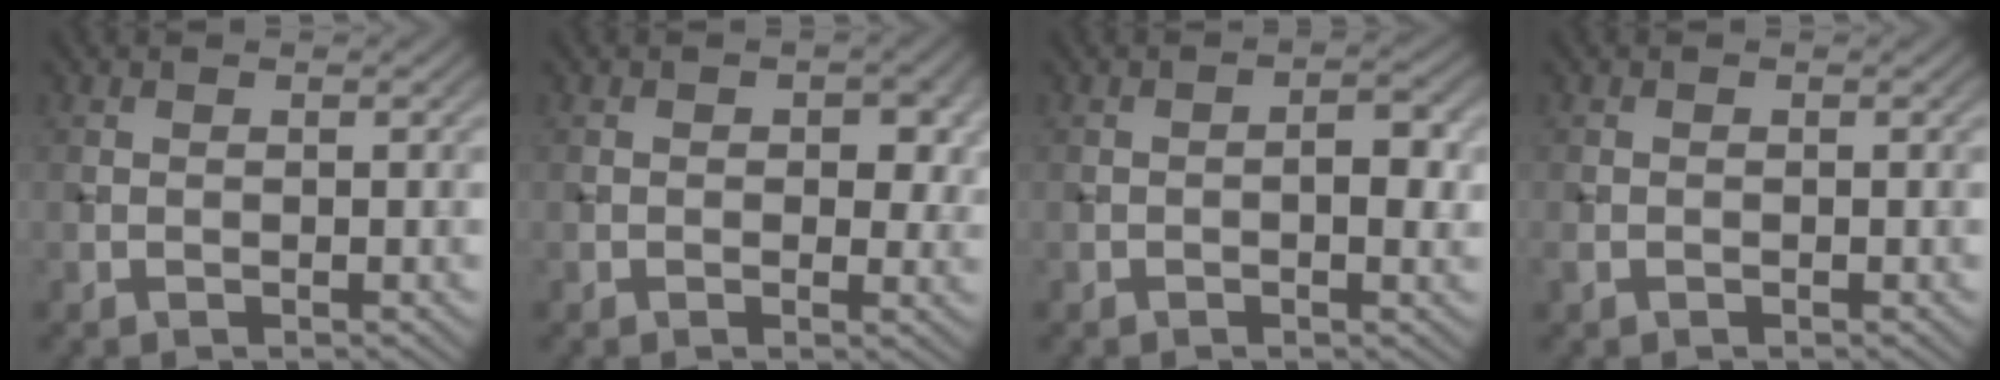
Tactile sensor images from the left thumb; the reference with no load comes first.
{"total": 3.4, "force": [0.4, 2.2, 2.5], "torque": [-0.036, -0.008, 0.005]}
{"total": 3.0, "force": [-0.4, 1.2, 2.7], "torque": [-0.032, 0.005, -0.010]}
{"total": 1.0, "force": [-0.5, 0.6, 0.5], "torque": [-0.013, -0.002, -0.011]}